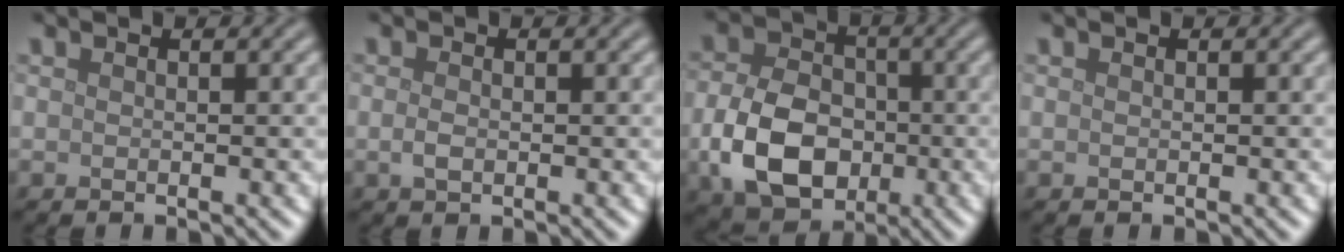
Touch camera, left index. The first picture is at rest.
{"total": 1.2, "force": [-0.1, 0.7, 0.9], "torque": [-0.022, -0.002, -0.004]}
{"total": 8.6, "force": [-2.2, 6.2, 5.6], "torque": [-0.119, -0.009, -0.044]}
{"total": 0.0}